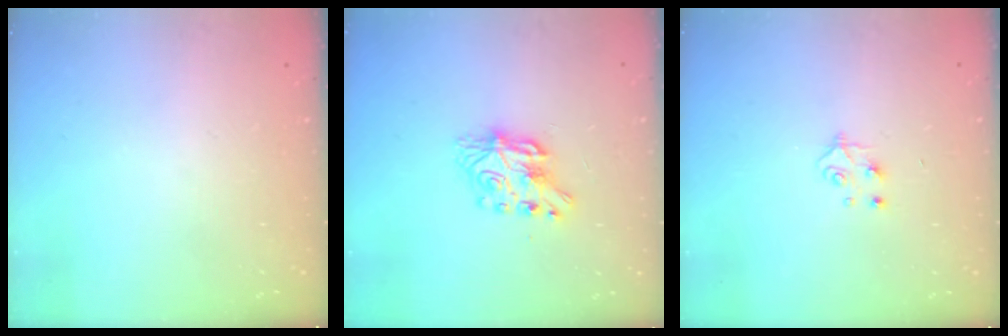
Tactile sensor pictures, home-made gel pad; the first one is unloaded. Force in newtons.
{"total": 7.9, "press": 7.8, "slide": 0.6}
{"total": 5.5, "press": 5.5, "slide": 0.6}